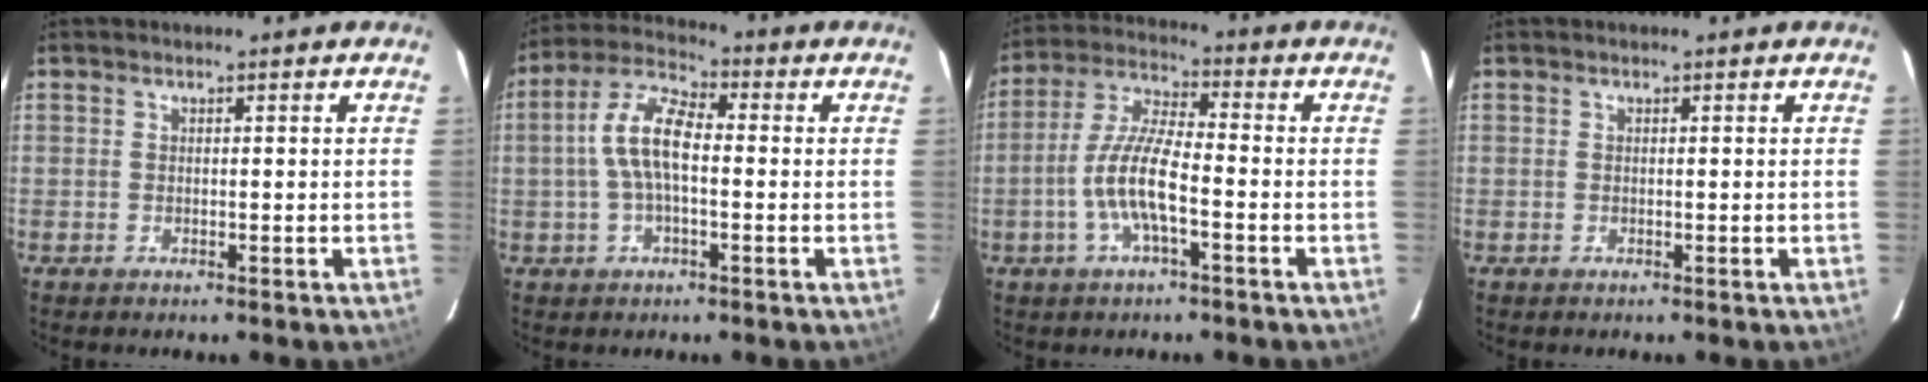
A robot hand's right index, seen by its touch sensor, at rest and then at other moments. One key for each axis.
{"total": 9.2, "fx": -0.5, "fy": 3.9, "fz": 8.3, "tx": -0.174, "ty": 0.020, "tz": -0.014}
{"total": 10.4, "fx": -3.4, "fy": 2.5, "fz": 9.5, "tx": -0.201, "ty": 0.005, "tz": -0.067}
{"total": 0.0}